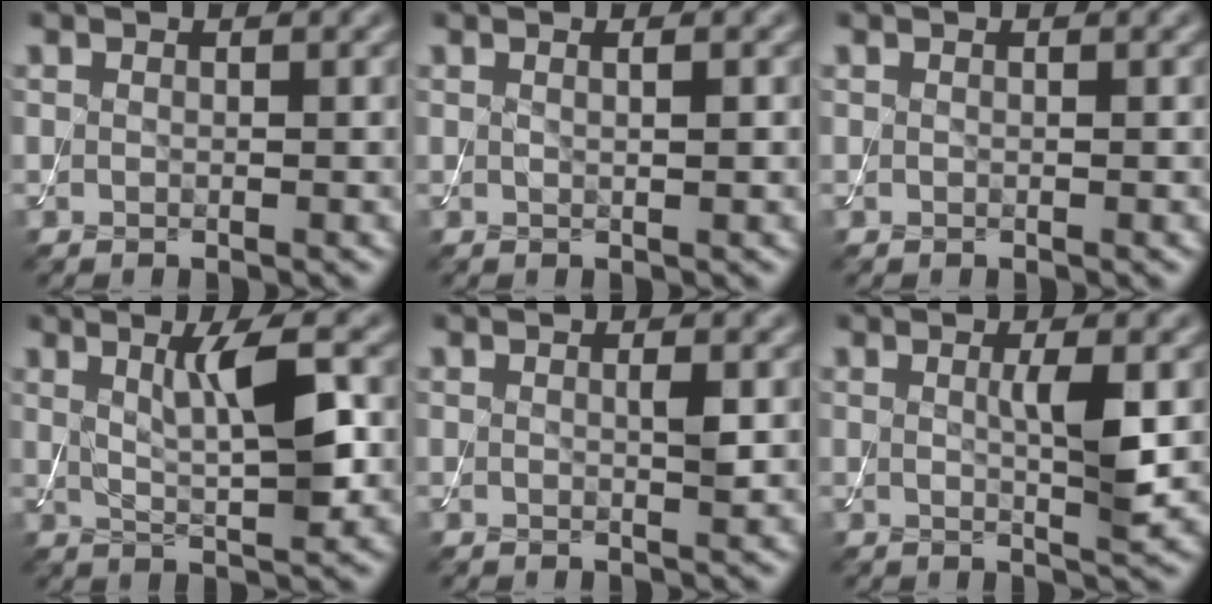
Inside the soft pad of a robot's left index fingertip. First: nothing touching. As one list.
[{"total": 1.0, "force": [0.3, 0.2, 0.9], "torque": [-0.011, 0.001, 0.002]}, {"total": 0.0}, {"total": 5.2, "force": [1.2, 1.0, 5.0], "torque": [-0.086, -0.001, 0.023]}, {"total": 1.0, "force": [0.2, 0.1, 1.0], "torque": [-0.017, 0.001, 0.000]}, {"total": 3.1, "force": [0.4, 0.4, 3.0], "torque": [-0.054, -0.005, 0.006]}]